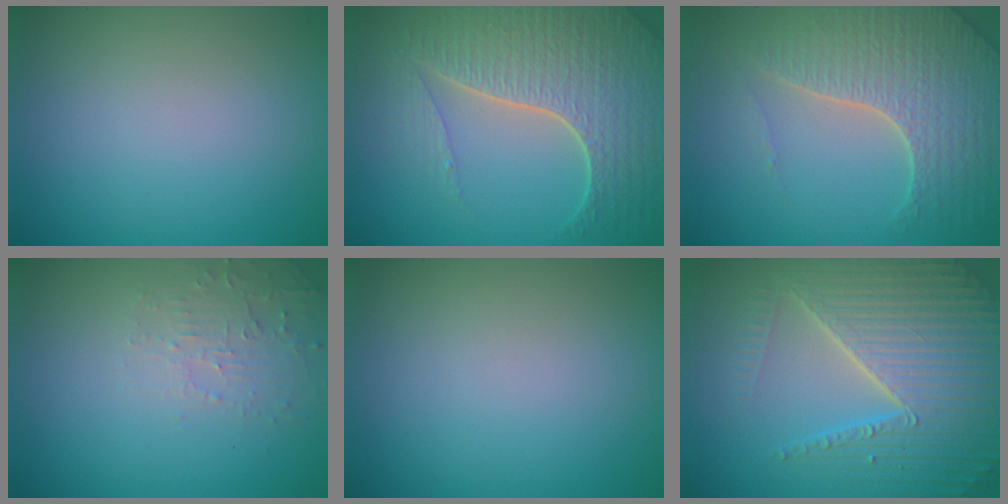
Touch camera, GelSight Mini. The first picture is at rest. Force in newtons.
{"total": 7.7, "press": 5.6, "slide": 5.2}
{"total": 6.2, "press": 6.0, "slide": 1.5}
{"total": 2.4, "press": 2.3, "slide": 0.6}
{"total": 0.0}
{"total": 7.0, "press": 6.8, "slide": 1.5}